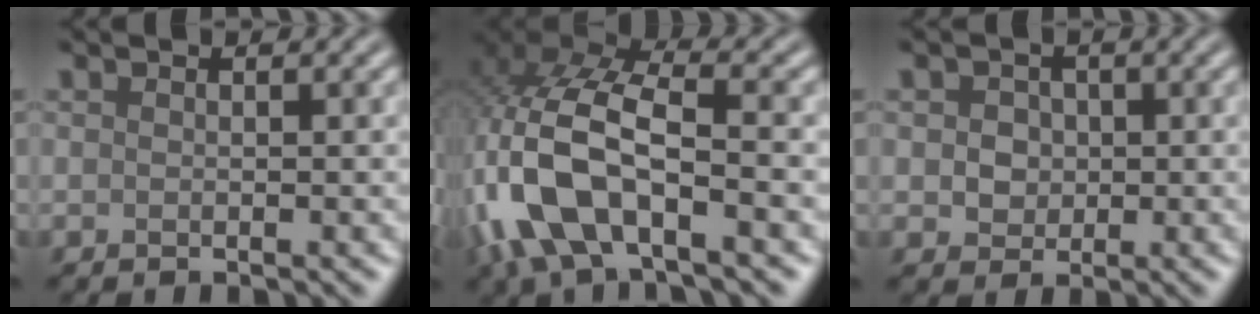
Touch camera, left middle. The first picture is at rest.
{"total": 12.2, "force": [-3.3, 6.1, 10.1], "torque": [-0.248, -0.003, -0.063]}
{"total": 2.7, "force": [0.4, 2.3, 1.3], "torque": [-0.017, 0.007, -0.003]}